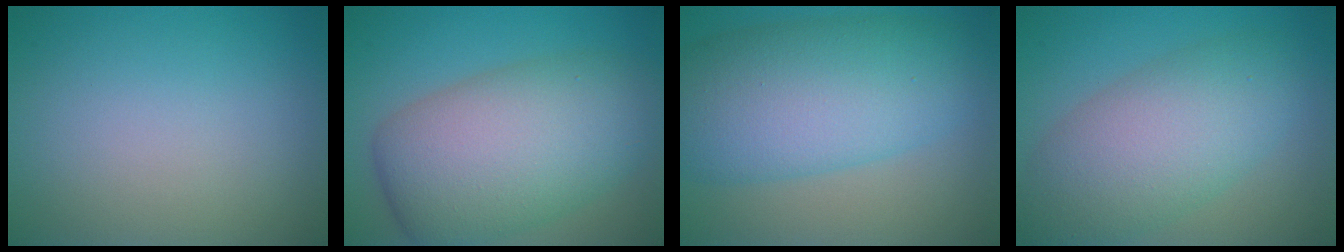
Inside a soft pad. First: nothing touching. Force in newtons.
{"total": 10.3, "press": 10.3, "slide": 0.3}
{"total": 10.1, "press": 10.1, "slide": 0.2}
{"total": 7.8, "press": 7.8, "slide": 0.4}